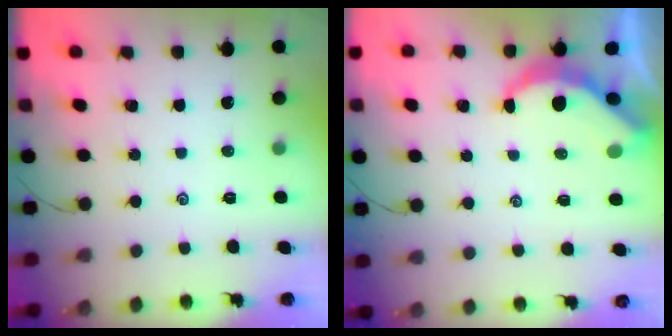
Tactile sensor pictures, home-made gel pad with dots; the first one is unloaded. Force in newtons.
{"total": 5.1, "press": 5.1, "slide": 0.6}